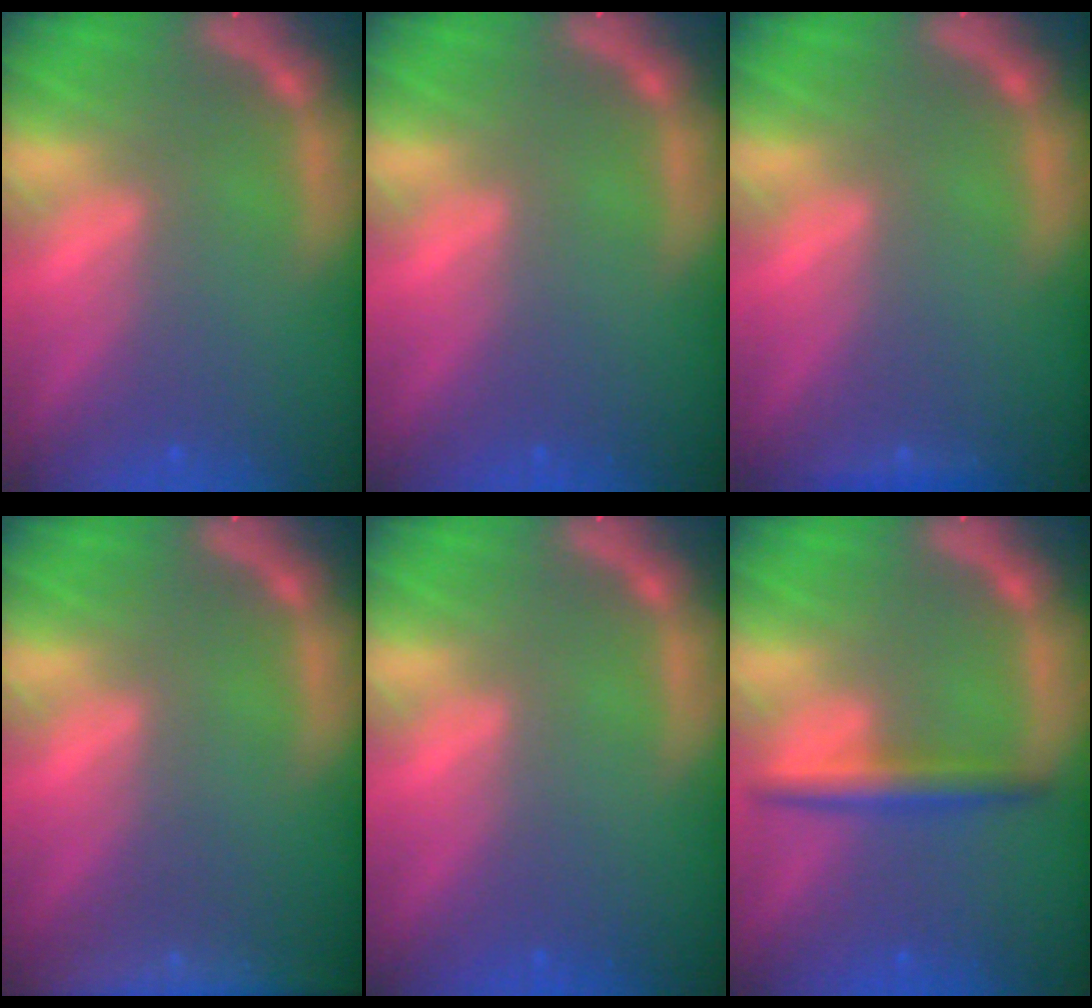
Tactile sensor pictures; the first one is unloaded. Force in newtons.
{"total": 0.0}
{"total": 0.9}
{"total": 7.4}
{"total": 0.0}
{"total": 3.0}